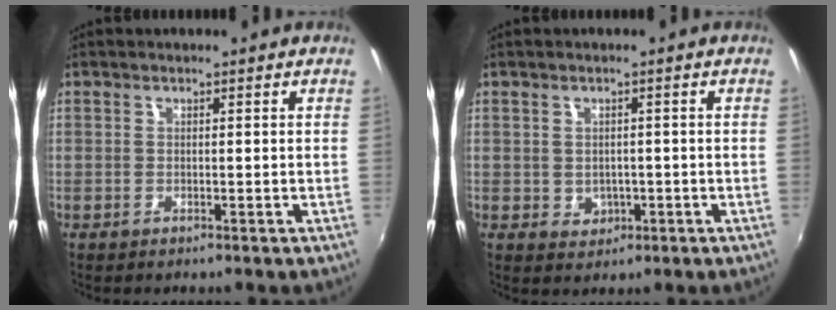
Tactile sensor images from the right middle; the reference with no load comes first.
{"total": 3.1, "force": [-0.5, 2.9, 1.2], "torque": [-0.023, 0.001, 0.001]}